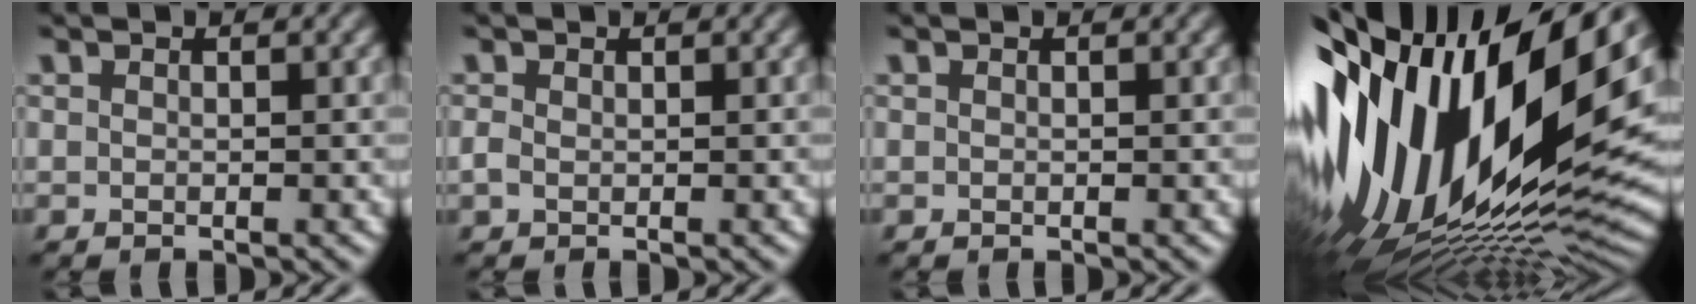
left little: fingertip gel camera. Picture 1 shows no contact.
{"total": 0.6, "force": [0.0, 0.5, 0.4], "torque": [-0.009, 0.002, -0.002]}
{"total": 0.0}
{"total": 19.4, "force": [1.3, 8.9, 17.2], "torque": [-0.316, -0.010, 0.010]}